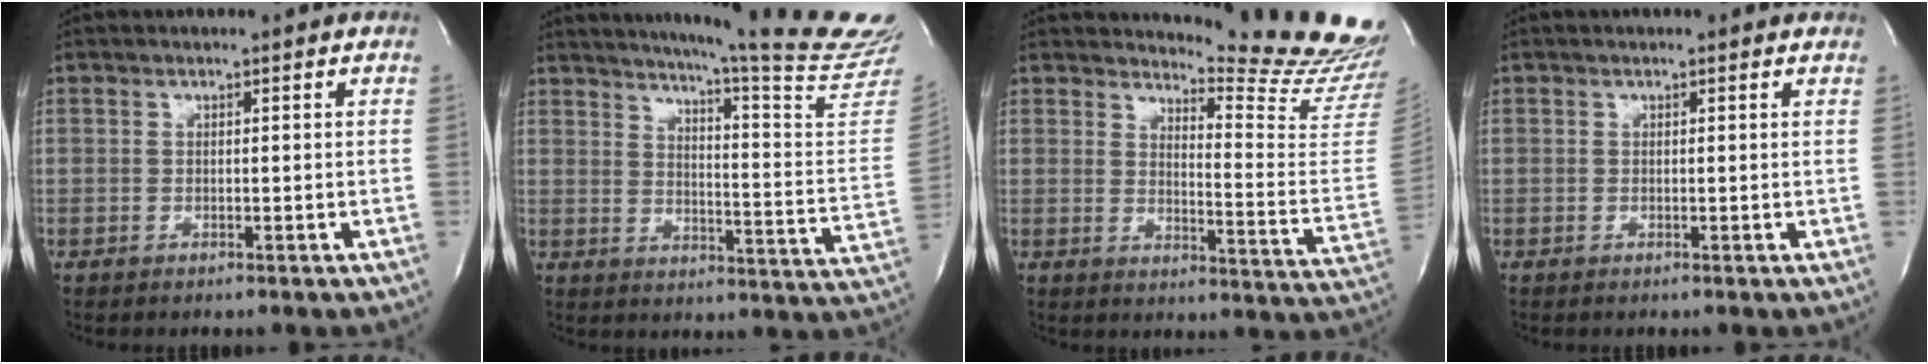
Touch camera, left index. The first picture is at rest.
{"total": 23.3, "force": [20.7, -1.6, 10.6], "torque": [-0.160, -0.125, 0.251]}
{"total": 16.3, "force": [15.9, -0.6, 3.6], "torque": [-0.048, -0.167, 0.172]}
{"total": 0.7, "force": [0.5, 0.3, 0.2], "torque": [-0.011, -0.002, -0.005]}